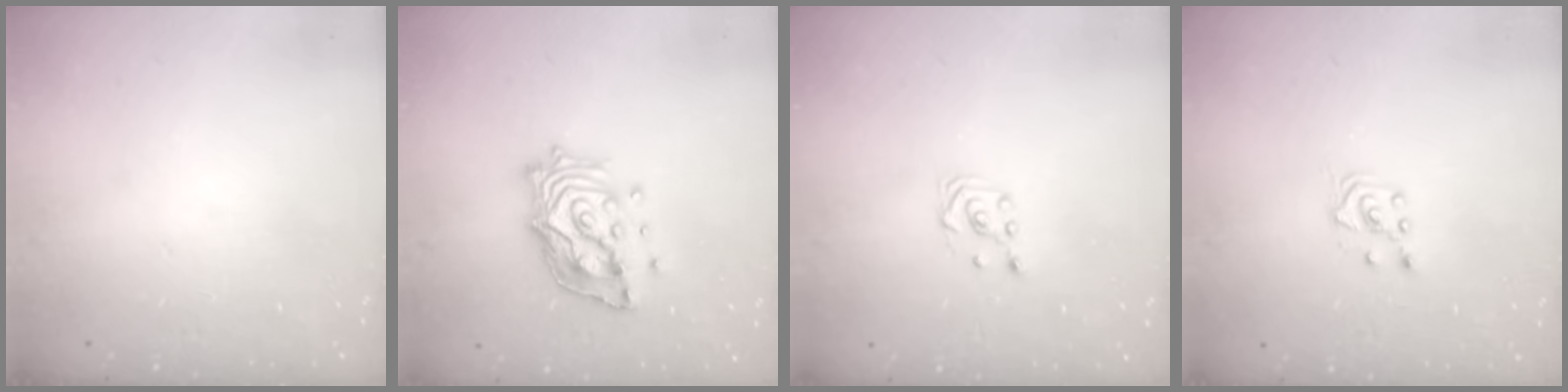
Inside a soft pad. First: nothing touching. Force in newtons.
{"total": 13.9, "press": 13.7, "slide": 2.2}
{"total": 2.7, "press": 2.4, "slide": 1.2}
{"total": 2.7, "press": 2.5, "slide": 0.9}